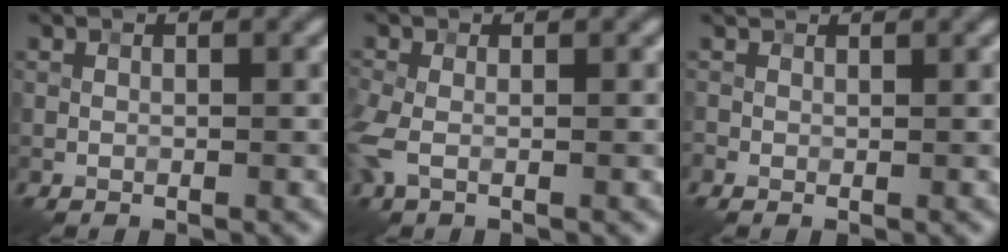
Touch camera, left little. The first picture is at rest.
{"total": 2.8, "force": [-0.6, 1.6, 2.2], "torque": [-0.066, -0.006, -0.019]}
{"total": 0.8, "force": [0.3, 0.7, 0.3], "torque": [-0.010, 0.000, -0.002]}